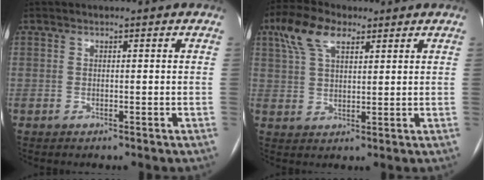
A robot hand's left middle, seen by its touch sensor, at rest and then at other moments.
{"total": 7.6, "force": [4.3, 3.3, 5.2], "torque": [-0.116, 0.027, 0.083]}